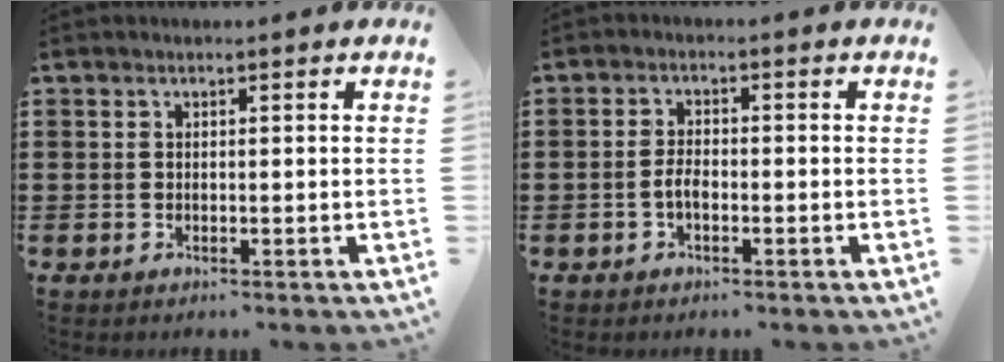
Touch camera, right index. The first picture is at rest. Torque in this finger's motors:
{"motor_torque": [1.18, 0.09, 0.50, 0.13]}